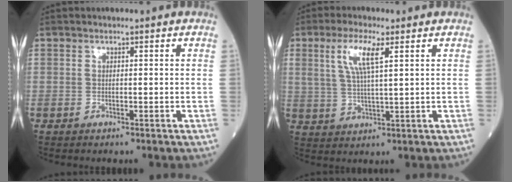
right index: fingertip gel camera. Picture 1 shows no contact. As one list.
[{"total": 6.5, "force": [2.7, 0.9, 5.9], "torque": [-0.124, 0.006, 0.055]}]